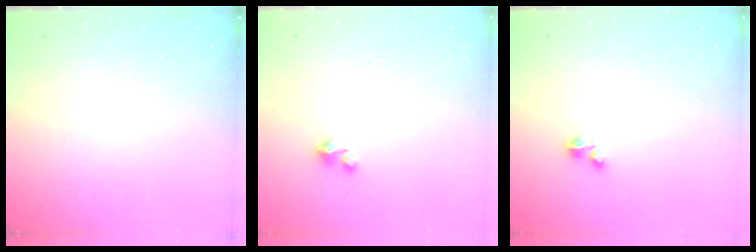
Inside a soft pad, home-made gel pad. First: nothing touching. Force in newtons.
{"total": 1.7, "press": 1.7, "slide": 0.1}
{"total": 2.7, "press": 2.7, "slide": 0.4}